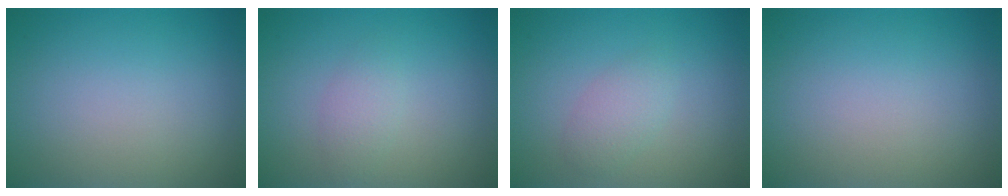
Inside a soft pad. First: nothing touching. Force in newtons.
{"total": 1.5, "press": 1.5, "slide": 0.1}
{"total": 1.8, "press": 1.8, "slide": 0.2}
{"total": 0.0}